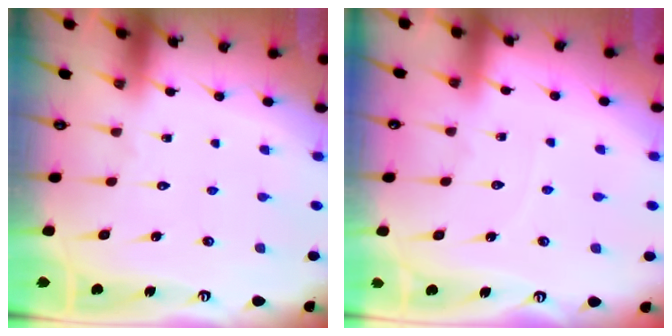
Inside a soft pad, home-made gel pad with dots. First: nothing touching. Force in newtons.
{"total": 2.4, "press": 2.4, "slide": 0.4}